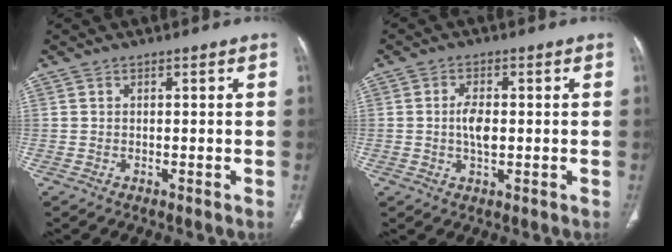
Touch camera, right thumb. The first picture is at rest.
{"total": 4.3, "force": [-0.1, 2.2, 3.7], "torque": [-0.069, 0.001, -0.003]}